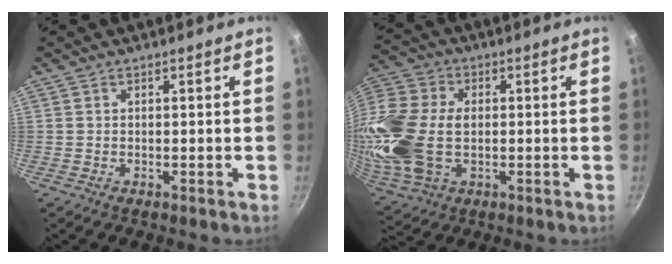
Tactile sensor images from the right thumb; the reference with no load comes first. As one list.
[{"total": 21.2, "force": [-0.7, 14.4, 15.5], "torque": [-0.350, 0.018, -0.013]}]